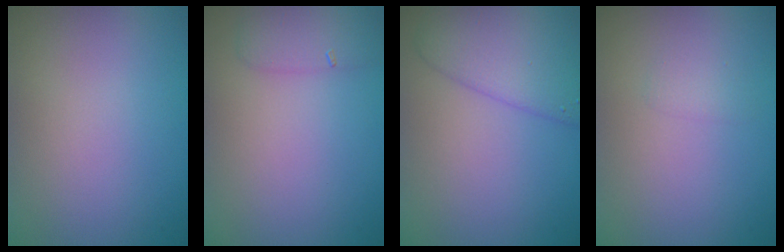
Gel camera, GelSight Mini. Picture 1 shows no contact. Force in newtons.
{"total": 1.9, "press": 1.9, "slide": 0.1}
{"total": 4.9, "press": 4.9, "slide": 0.2}
{"total": 0.9, "press": 0.9, "slide": 0.1}